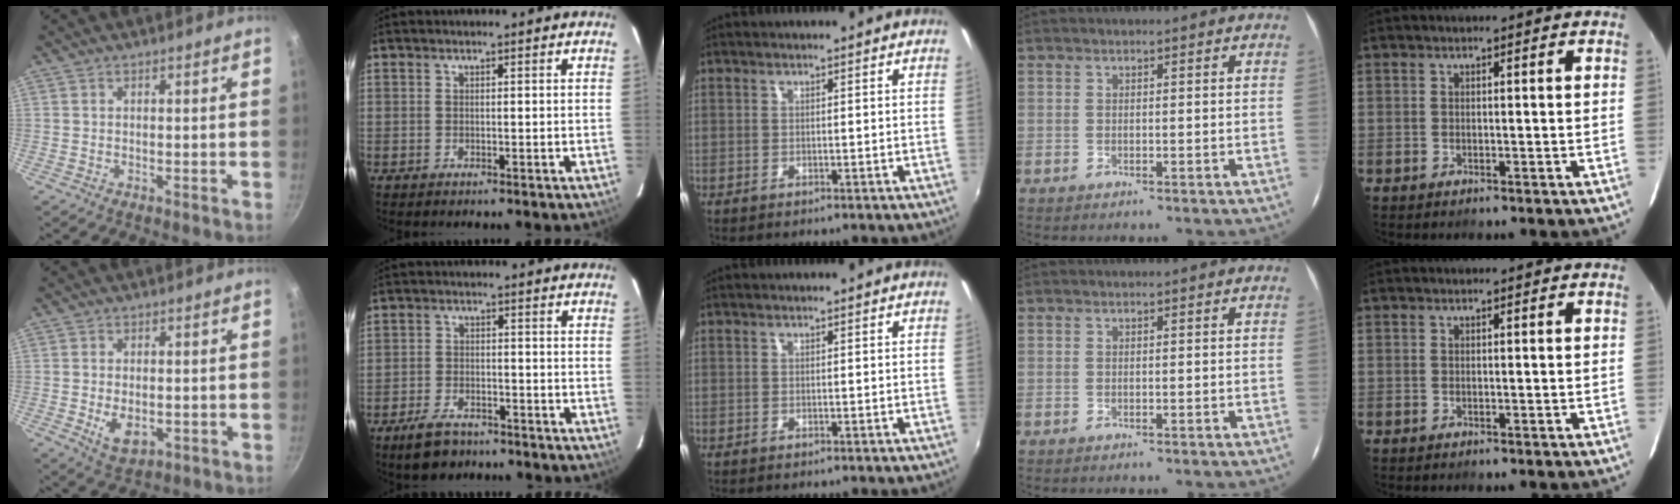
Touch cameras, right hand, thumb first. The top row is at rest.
{"thumb": {"total": 6.0, "force": [-1.1, 3.6, 4.7], "torque": [-0.072, -0.007, -0.010]}, "index": {"total": 7.3, "force": [-5.5, 3.6, 3.2], "torque": [-0.085, 0.004, -0.090]}}